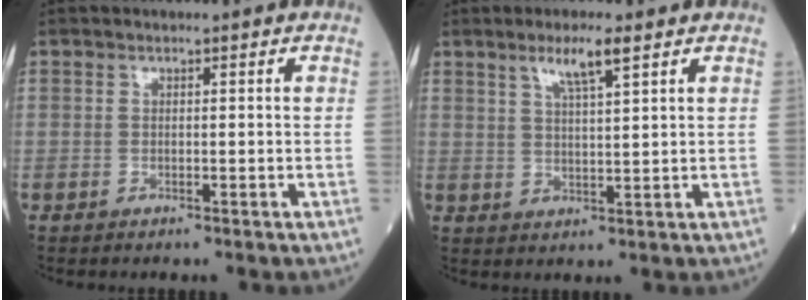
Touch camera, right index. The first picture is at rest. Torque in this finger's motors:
{"motor_torque": [0.67, 0.64, 0.34, 0.09]}